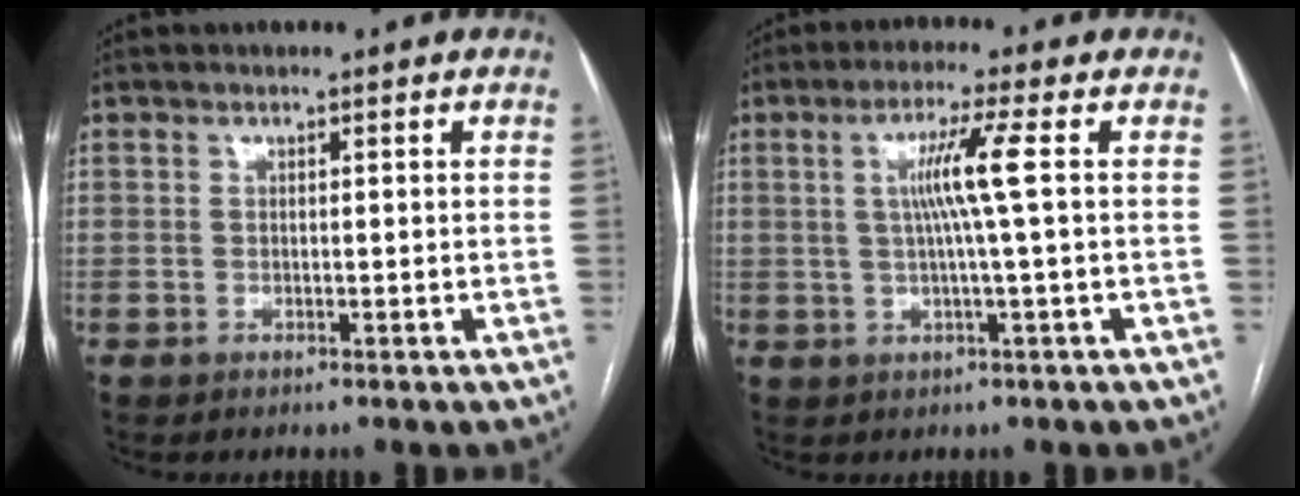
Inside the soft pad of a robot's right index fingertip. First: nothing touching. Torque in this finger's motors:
{"motor_torque": [0.93, 0.27, 0.34, 0.13]}